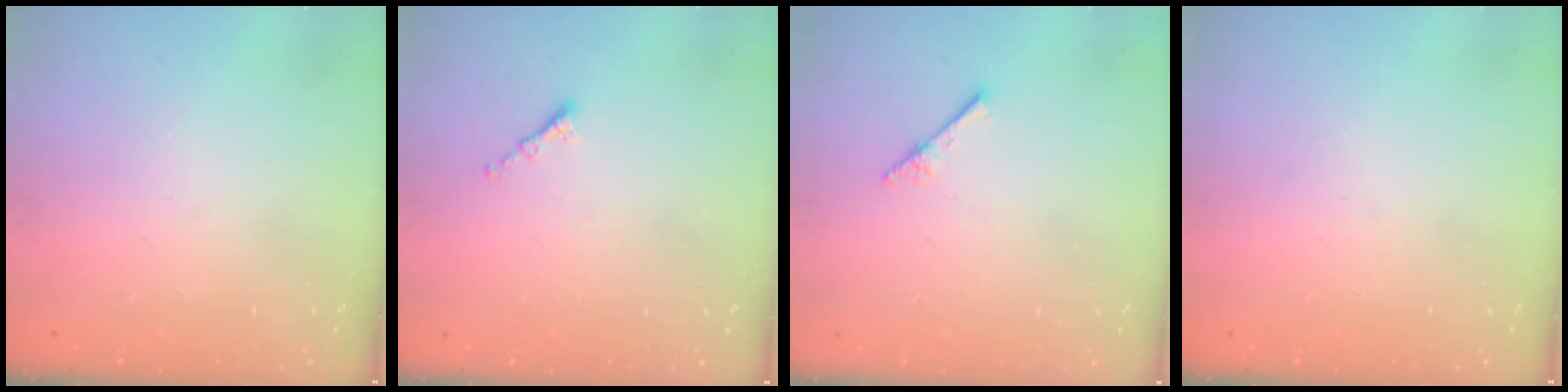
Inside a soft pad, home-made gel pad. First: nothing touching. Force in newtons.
{"total": 1.4, "press": 1.3, "slide": 0.5}
{"total": 2.3, "press": 2.3, "slide": 0.2}
{"total": 0.0}